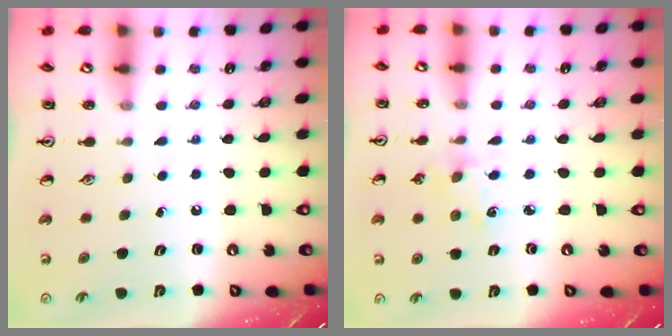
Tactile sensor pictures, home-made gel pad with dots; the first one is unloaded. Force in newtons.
{"total": 2.3, "press": 2.2, "slide": 0.4}